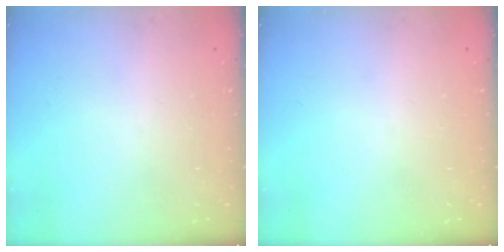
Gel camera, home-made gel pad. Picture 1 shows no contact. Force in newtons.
{"total": 0.0}